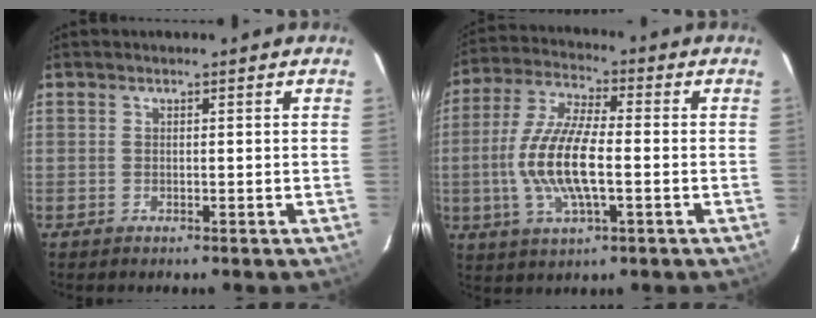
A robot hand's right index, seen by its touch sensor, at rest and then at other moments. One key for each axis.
{"total": 13.3, "fx": -2.0, "fy": 4.1, "fz": 12.5, "tx": -0.262, "ty": -0.002, "tz": -0.041}